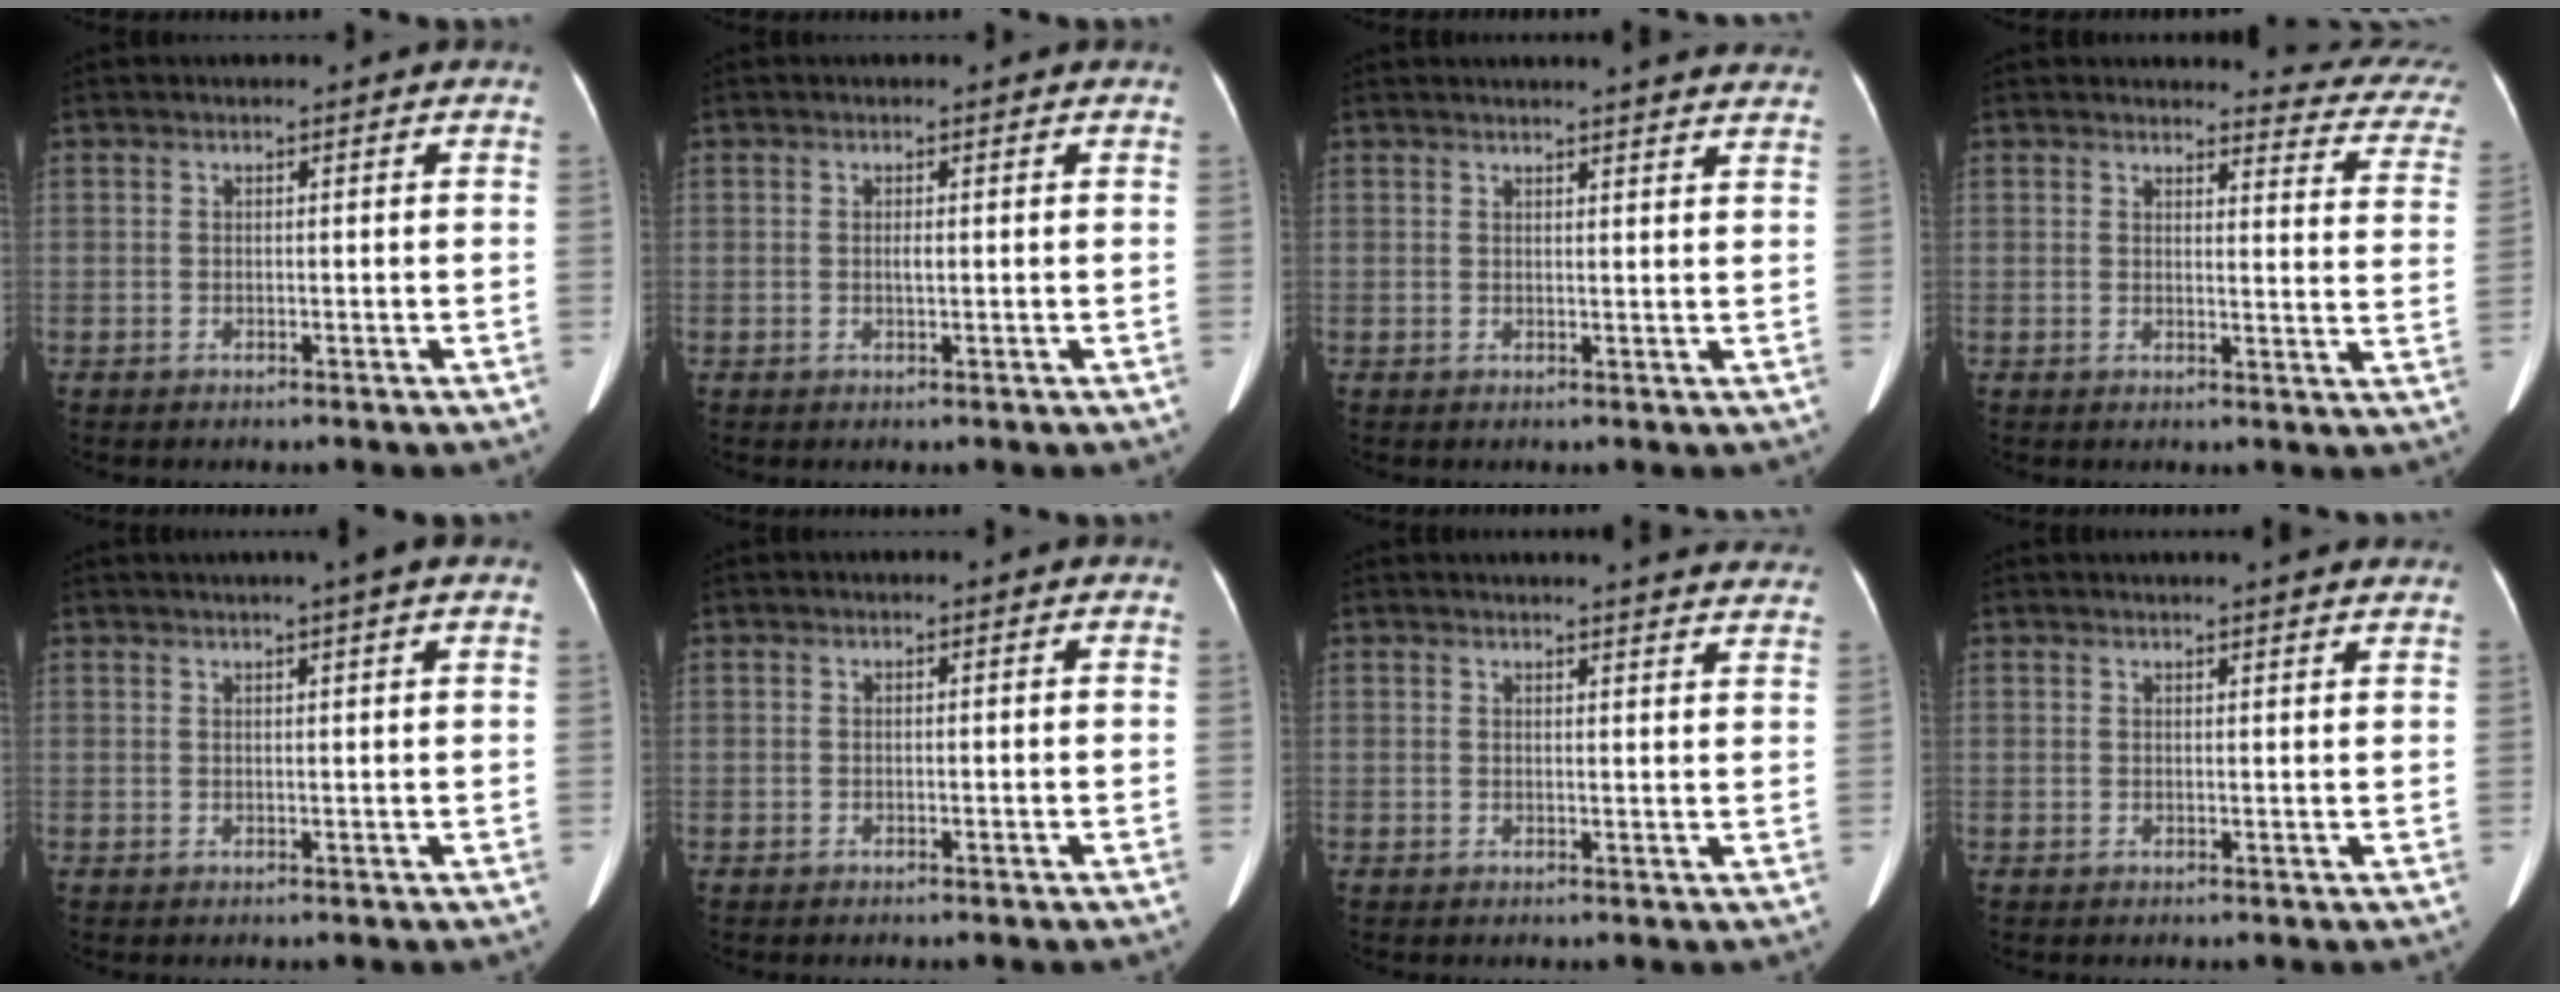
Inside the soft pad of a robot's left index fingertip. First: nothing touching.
{"total": 0.8, "force": [0.0, 0.2, 0.8], "torque": [-0.014, -0.001, 0.000]}
{"total": 10.6, "force": [9.8, 0.8, 4.1], "torque": [-0.043, 0.007, 0.097]}
{"total": 12.4, "force": [12.2, 1.6, 1.2], "torque": [0.021, -0.094, 0.094]}
{"total": 3.7, "force": [2.7, -0.7, 2.5], "torque": [-0.035, 0.015, 0.040]}
{"total": 0.0}
{"total": 13.9, "force": [13.1, 1.4, 4.4], "torque": [-0.039, -0.013, 0.135]}
{"total": 7.4, "force": [6.5, 0.6, 3.4], "torque": [-0.042, 0.017, 0.070]}